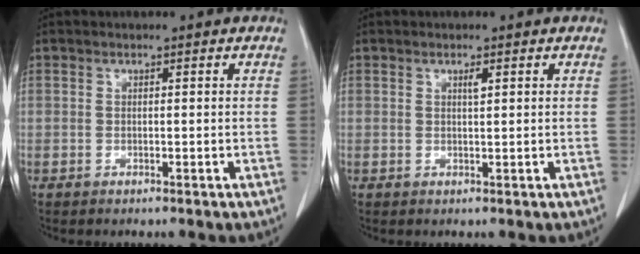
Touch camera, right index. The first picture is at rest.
{"total": 1.0, "force": [0.5, 0.1, 0.9], "torque": [-0.020, -0.002, 0.009]}